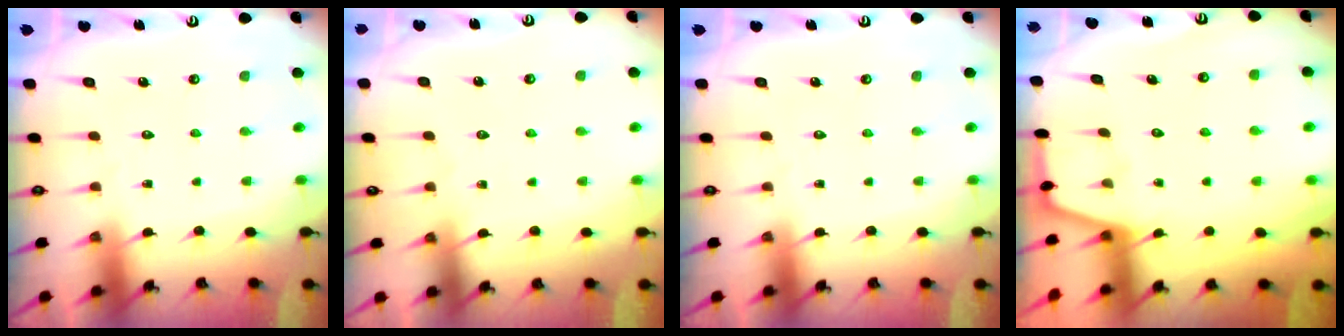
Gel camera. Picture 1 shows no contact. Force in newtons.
{"total": 2.9, "press": 2.9, "slide": 0.4}
{"total": 0.0}
{"total": 1.5, "press": 1.5, "slide": 0.2}